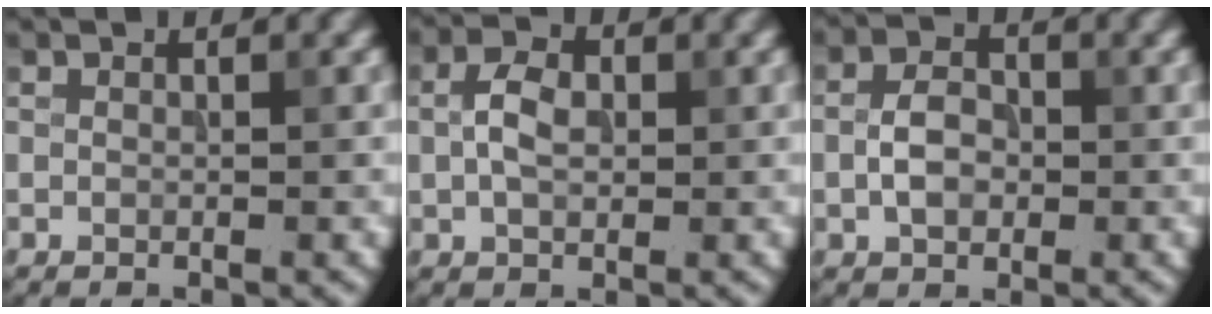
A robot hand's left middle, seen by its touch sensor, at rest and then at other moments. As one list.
[{"total": 3.2, "force": [0.2, 2.1, 2.4], "torque": [-0.051, 0.006, 0.000]}, {"total": 3.2, "force": [-0.5, 2.2, 2.3], "torque": [-0.045, 0.004, -0.014]}]